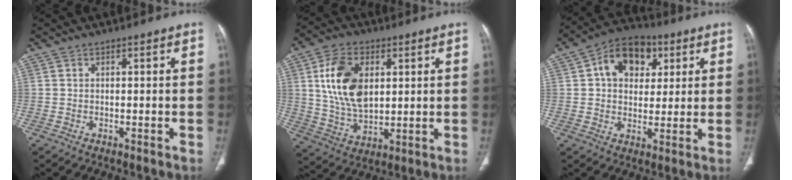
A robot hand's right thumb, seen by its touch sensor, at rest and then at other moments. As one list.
[{"total": 14.3, "force": [3.5, 9.1, 10.5], "torque": [-0.176, -0.013, 0.071]}, {"total": 12.6, "force": [4.2, 8.9, 7.8], "torque": [-0.085, 0.004, 0.060]}]